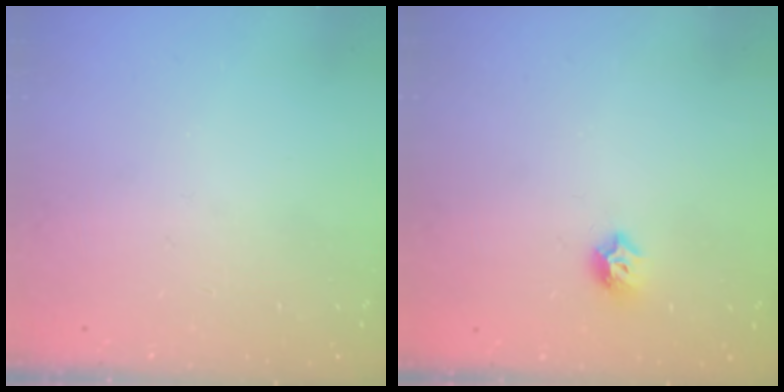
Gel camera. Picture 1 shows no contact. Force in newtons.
{"total": 6.7, "press": 6.6, "slide": 1.1}